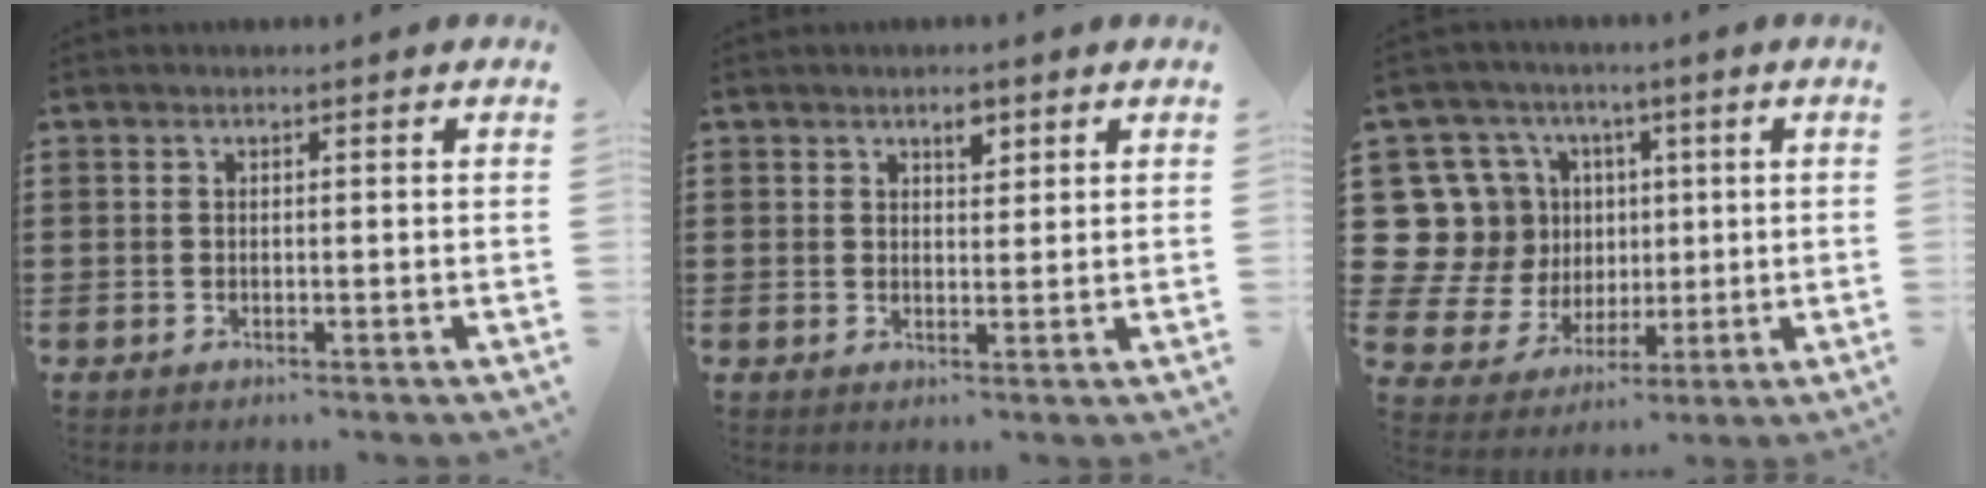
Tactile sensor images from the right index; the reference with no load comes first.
{"total": 2.6, "force": [1.7, 1.3, 1.5], "torque": [-0.018, -0.002, 0.027]}
{"total": 12.6, "force": [2.4, 12.1, 2.8], "torque": [-0.123, -0.027, 0.063]}